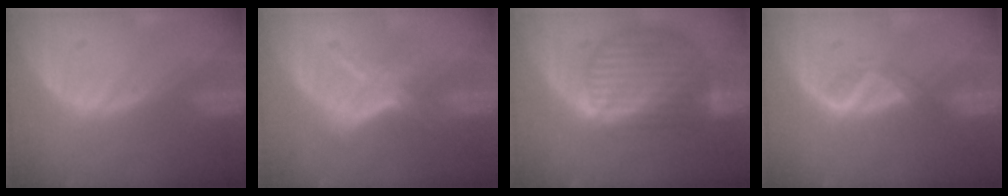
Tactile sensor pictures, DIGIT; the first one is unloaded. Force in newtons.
{"total": 4.9, "press": 4.8, "slide": 0.8}
{"total": 10.4, "press": 8.8, "slide": 5.5}
{"total": 2.1, "press": 2.0, "slide": 0.6}